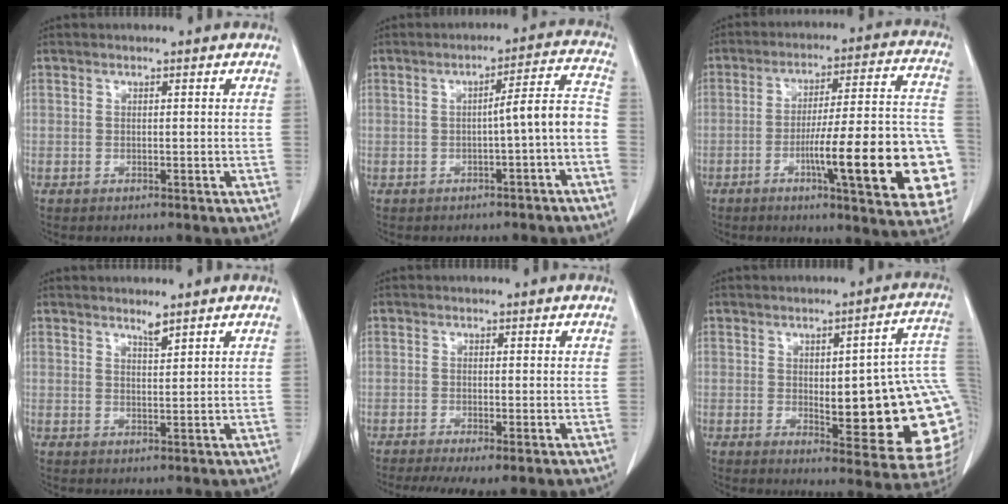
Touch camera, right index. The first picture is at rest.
{"total": 8.4, "force": [-1.9, -0.1, 8.2], "torque": [-0.102, 0.031, -0.027]}
{"total": 22.4, "force": [-6.7, 2.8, 21.2], "torque": [-0.211, 0.020, -0.082]}
{"total": 1.7, "force": [1.5, 0.0, 0.8], "torque": [-0.015, -0.006, 0.029]}
{"total": 5.1, "force": [-3.2, 0.9, 3.8], "torque": [-0.064, -0.015, -0.053]}
{"total": 20.6, "force": [-0.4, 4.7, 20.0], "torque": [-0.171, 0.014, 0.012]}